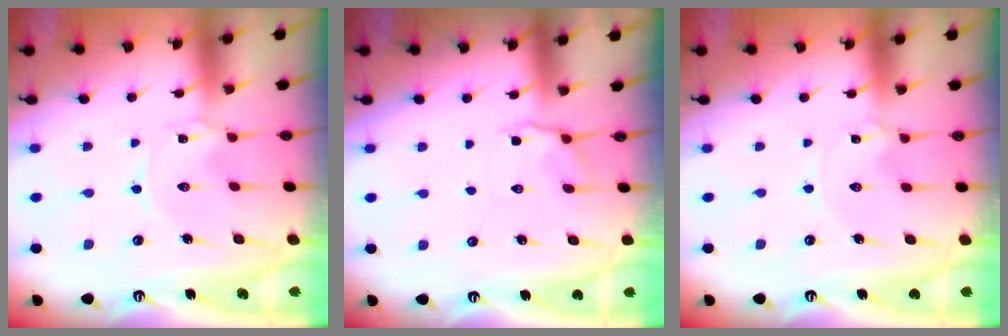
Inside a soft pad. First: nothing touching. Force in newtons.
{"total": 4.8, "press": 4.4, "slide": 2.1}
{"total": 0.5, "press": 0.5, "slide": 0.1}